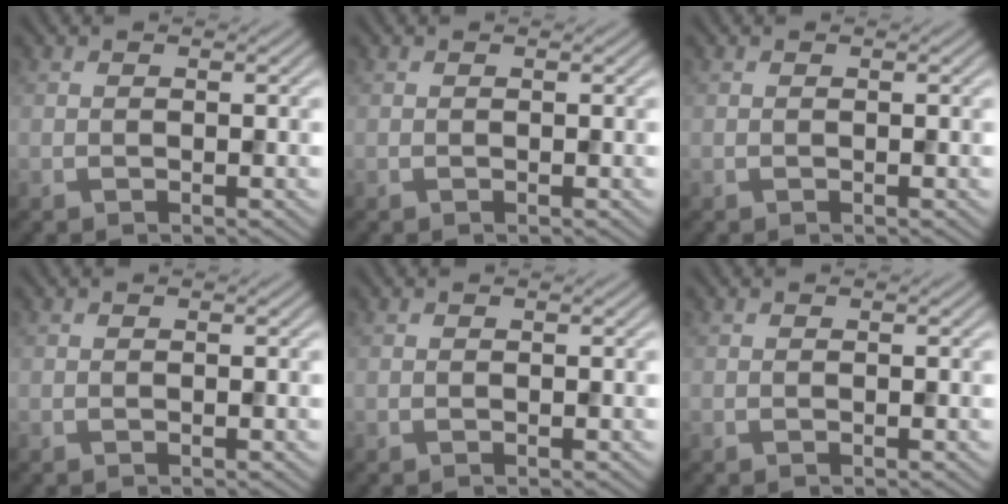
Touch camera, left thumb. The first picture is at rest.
{"total": 0.0}
{"total": 0.0}
{"total": 0.0}
{"total": 0.0}
{"total": 0.0}